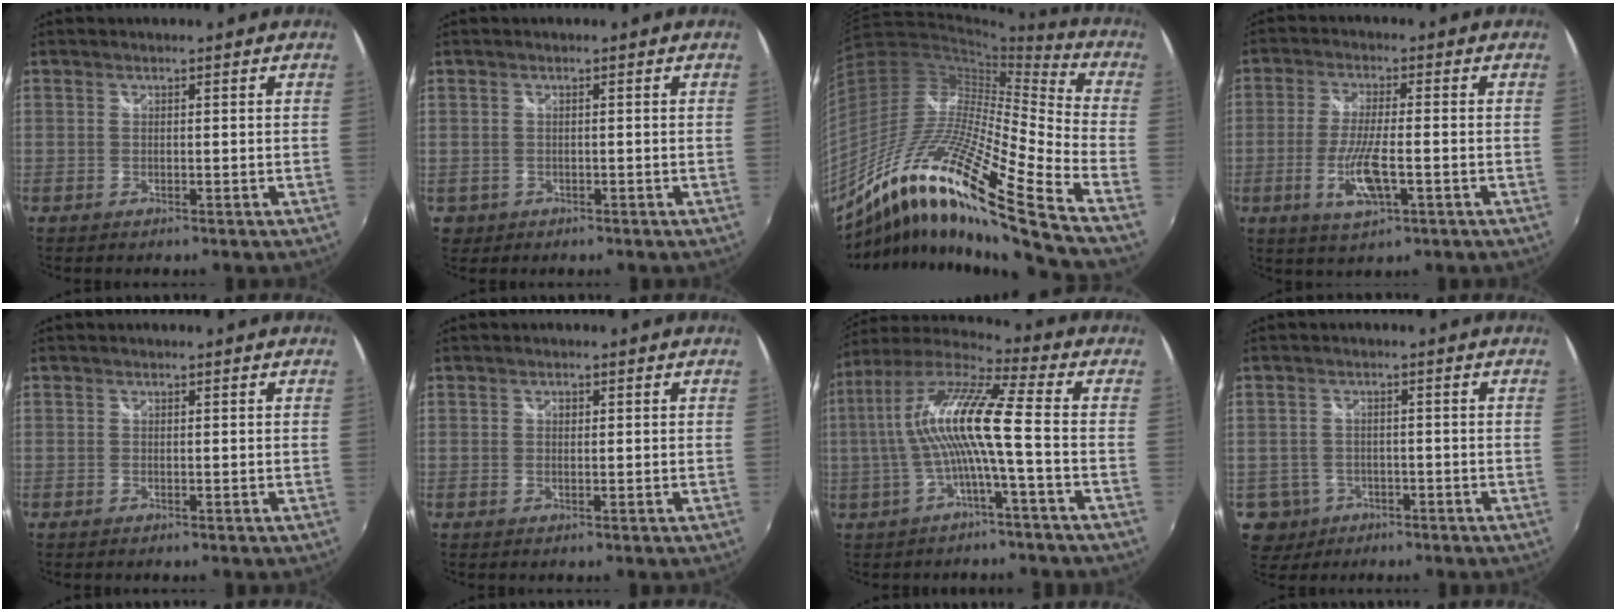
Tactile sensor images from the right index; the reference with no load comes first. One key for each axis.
{"total": 2.5, "fx": -0.6, "fy": 2.3, "fz": 0.5, "tx": -0.014, "ty": -0.002, "tz": -0.005}
{"total": 22.7, "fx": -15.1, "fy": 1.0, "fz": 17.0, "tx": -0.281, "ty": -0.039, "tz": -0.291}
{"total": 8.4, "fx": -2.9, "fy": 2.0, "fz": 7.6, "tx": -0.158, "ty": -0.012, "tz": -0.052}
{"total": 0.0}
{"total": 0.7, "fx": 0.1, "fy": 0.6, "fz": 0.3, "tx": -0.006, "ty": 0.001, "tz": 0.001}
{"total": 12.8, "fx": -1.4, "fy": 0.1, "fz": 12.8, "tx": -0.233, "ty": 0.008, "tz": -0.026}
{"total": 5.7, "fx": -2.2, "fy": 5.2, "fz": 1.0, "tx": -0.030, "ty": 0.008, "tz": -0.027}